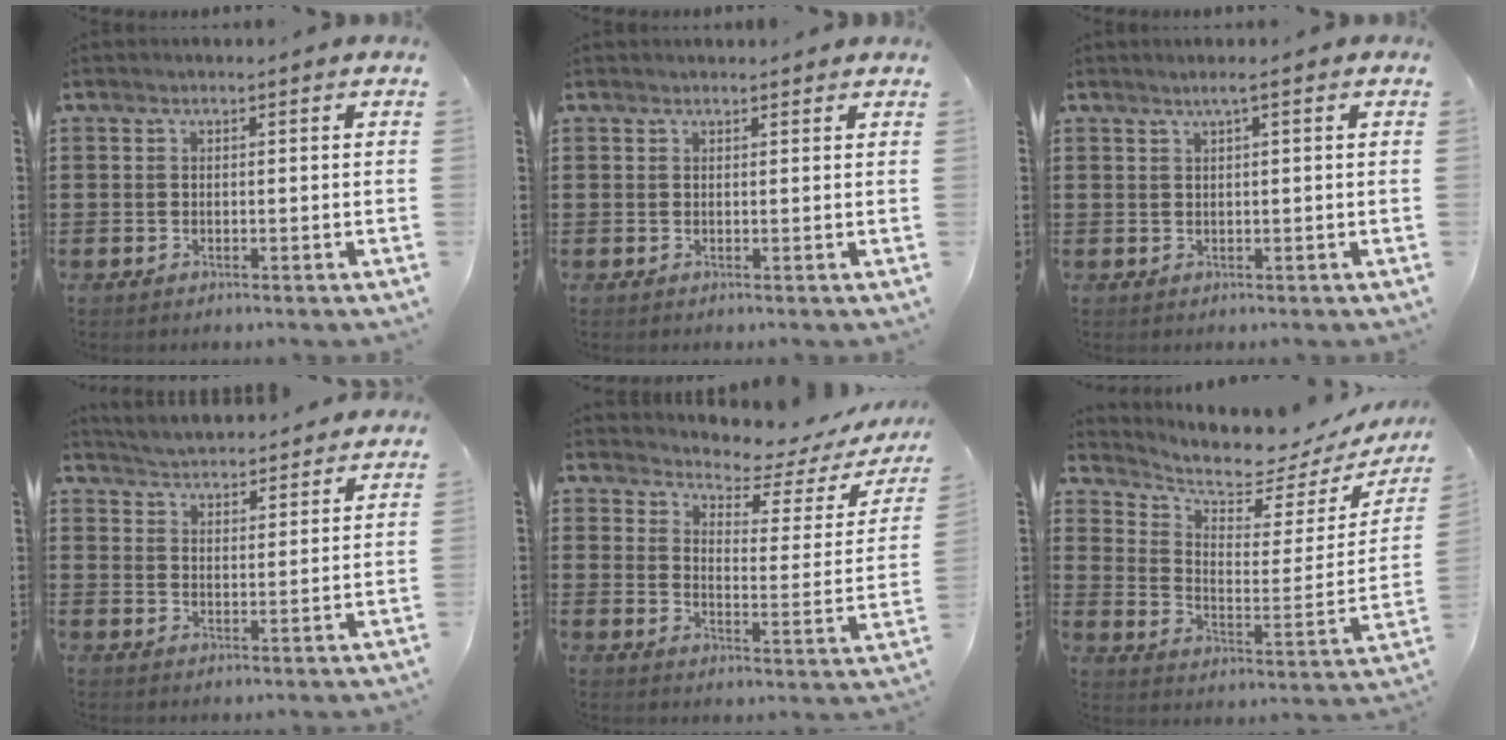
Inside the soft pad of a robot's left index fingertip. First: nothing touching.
{"total": 0.9, "force": [0.9, 0.1, 0.1], "torque": [-0.004, 0.000, 0.017]}
{"total": 1.5, "force": [0.8, 0.0, 1.2], "torque": [-0.024, 0.001, 0.013]}
{"total": 4.3, "force": [4.3, -0.1, -0.1], "torque": [-0.017, -0.027, 0.073]}
{"total": 3.8, "force": [3.6, 0.6, 1.0], "torque": [-0.040, -0.034, 0.052]}
{"total": 5.7, "force": [5.3, 1.3, 1.5], "torque": [-0.064, -0.044, 0.088]}